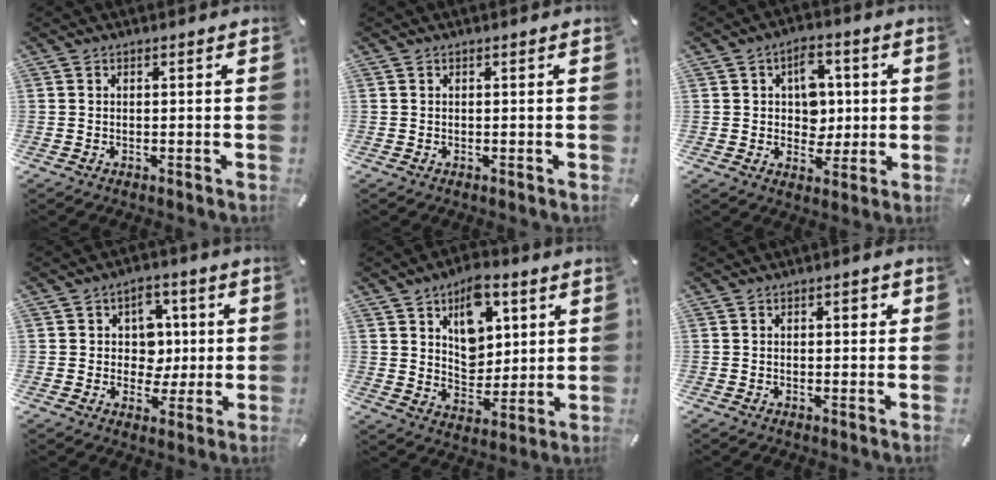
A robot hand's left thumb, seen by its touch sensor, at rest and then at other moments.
{"total": 0.0}
{"total": 8.3, "force": [1.4, 6.8, 4.6], "torque": [-0.047, -0.002, 0.018]}
{"total": 8.8, "force": [0.9, 8.0, 3.5], "torque": [-0.042, 0.002, 0.017]}
{"total": 12.2, "force": [5.6, 8.7, 6.5], "torque": [-0.086, -0.028, 0.100]}
{"total": 2.2, "force": [0.4, 1.1, 1.9], "torque": [-0.021, 0.002, 0.001]}